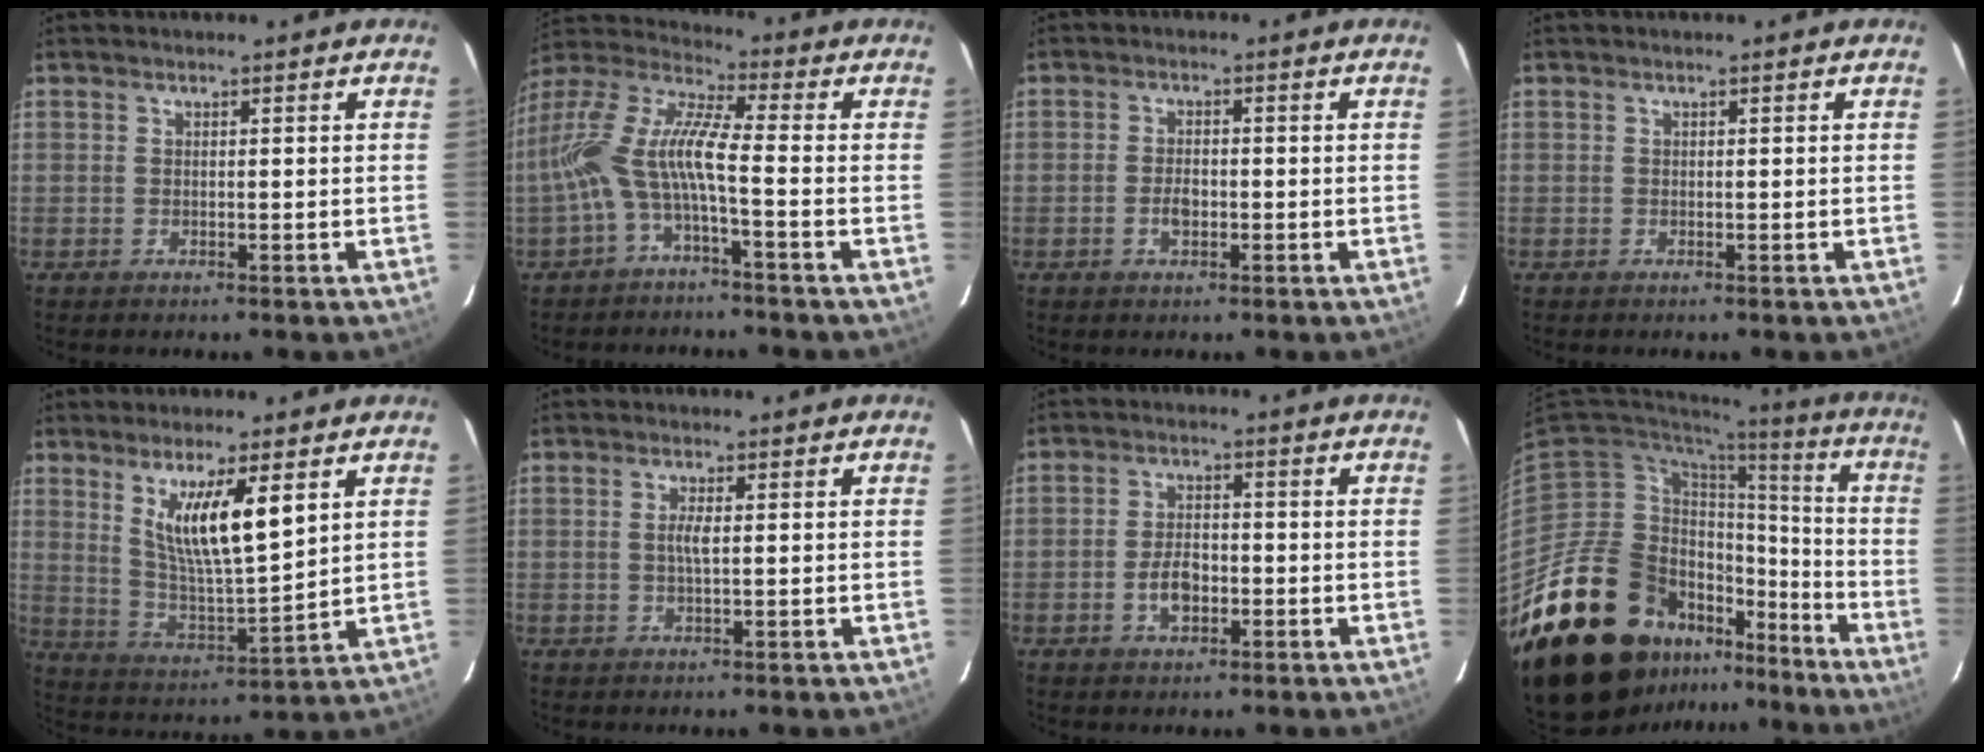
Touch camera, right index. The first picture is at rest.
{"total": 12.3, "force": [-2.9, 1.9, 11.8], "torque": [-0.243, 0.010, -0.063]}
{"total": 2.9, "force": [-0.9, 1.7, 2.2], "torque": [-0.043, 0.002, -0.015]}
{"total": 0.0}
{"total": 12.3, "force": [5.2, 2.2, 10.9], "torque": [-0.190, -0.016, 0.108]}
{"total": 2.1, "force": [0.1, 0.4, 2.1], "torque": [-0.042, 0.000, 0.001]}
{"total": 5.2, "force": [-1.8, 3.0, 3.8], "torque": [-0.078, 0.005, -0.028]}
{"total": 22.6, "force": [-14.8, 13.3, 10.7], "torque": [-0.220, 0.015, -0.234]}